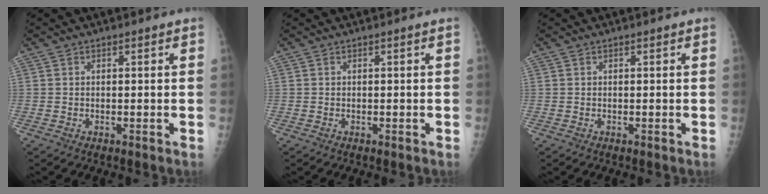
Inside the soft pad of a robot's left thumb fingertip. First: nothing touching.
{"total": 0.0}
{"total": 0.0}